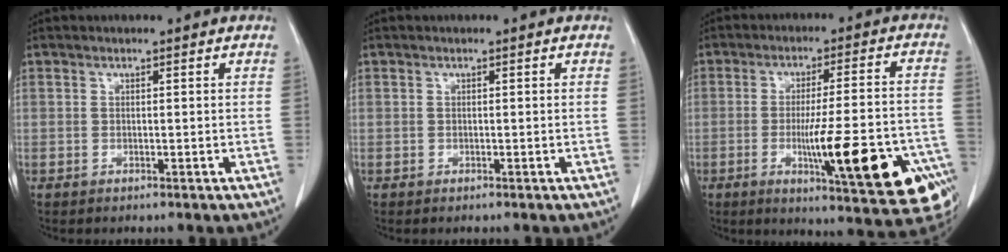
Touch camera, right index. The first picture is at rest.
{"total": 0.0}
{"total": 20.2, "force": [-7.5, 3.1, 18.5], "torque": [-0.176, 0.000, -0.090]}